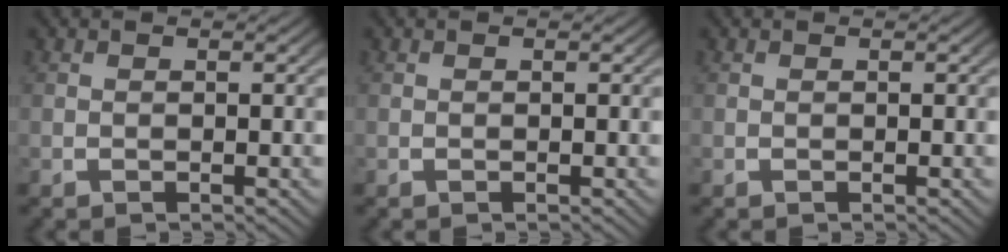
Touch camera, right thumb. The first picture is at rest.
{"total": 0.0}
{"total": 0.0}